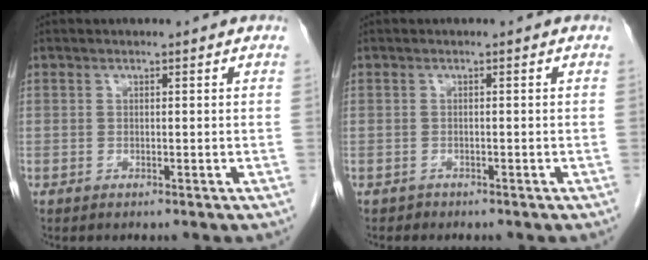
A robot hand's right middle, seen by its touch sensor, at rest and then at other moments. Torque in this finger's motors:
{"motor_torque": [-0.55, -0.12, -0.12, -0.02]}